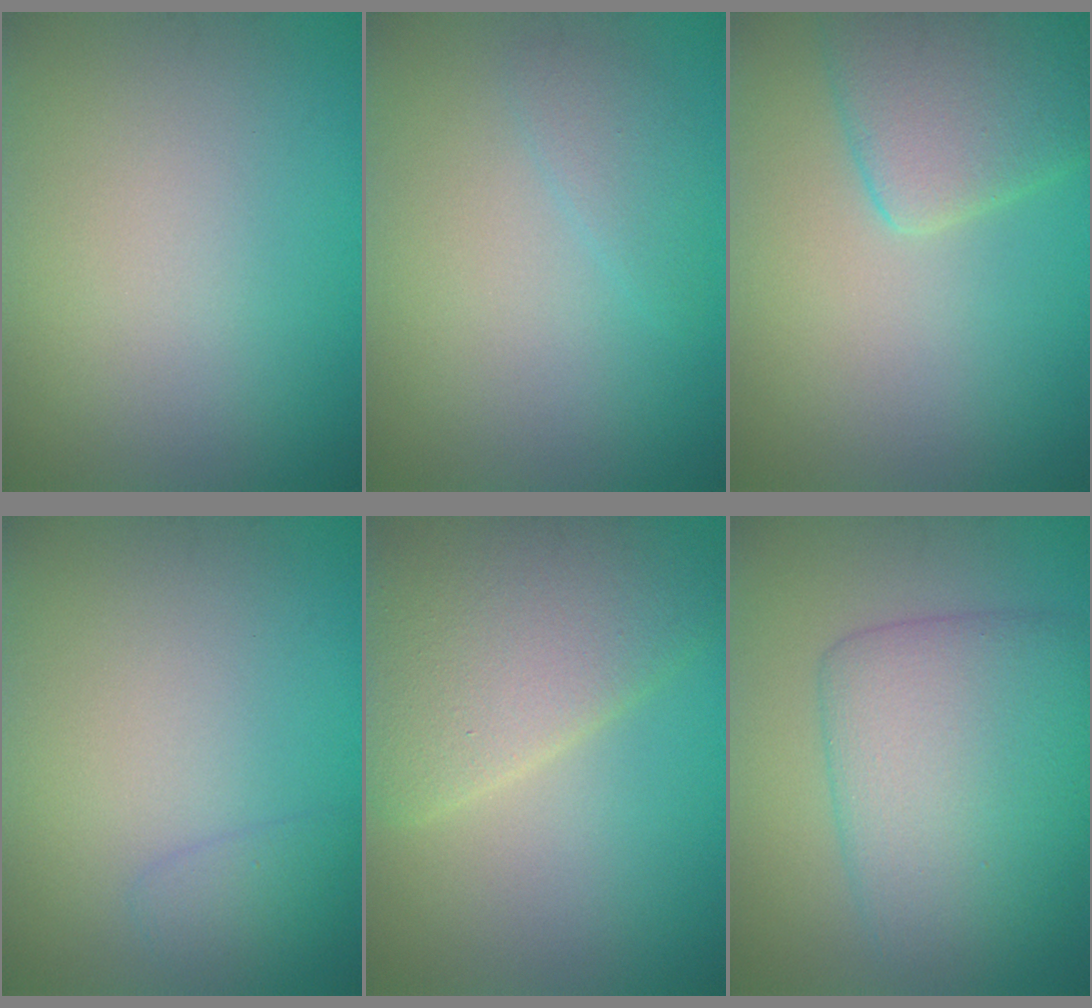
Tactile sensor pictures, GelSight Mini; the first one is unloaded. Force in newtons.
{"total": 1.5, "press": 1.5, "slide": 0.1}
{"total": 5.2, "press": 5.2, "slide": 0.3}
{"total": 1.3, "press": 1.3, "slide": 0.2}
{"total": 6.7, "press": 6.7, "slide": 0.2}
{"total": 7.6, "press": 7.5, "slide": 0.2}